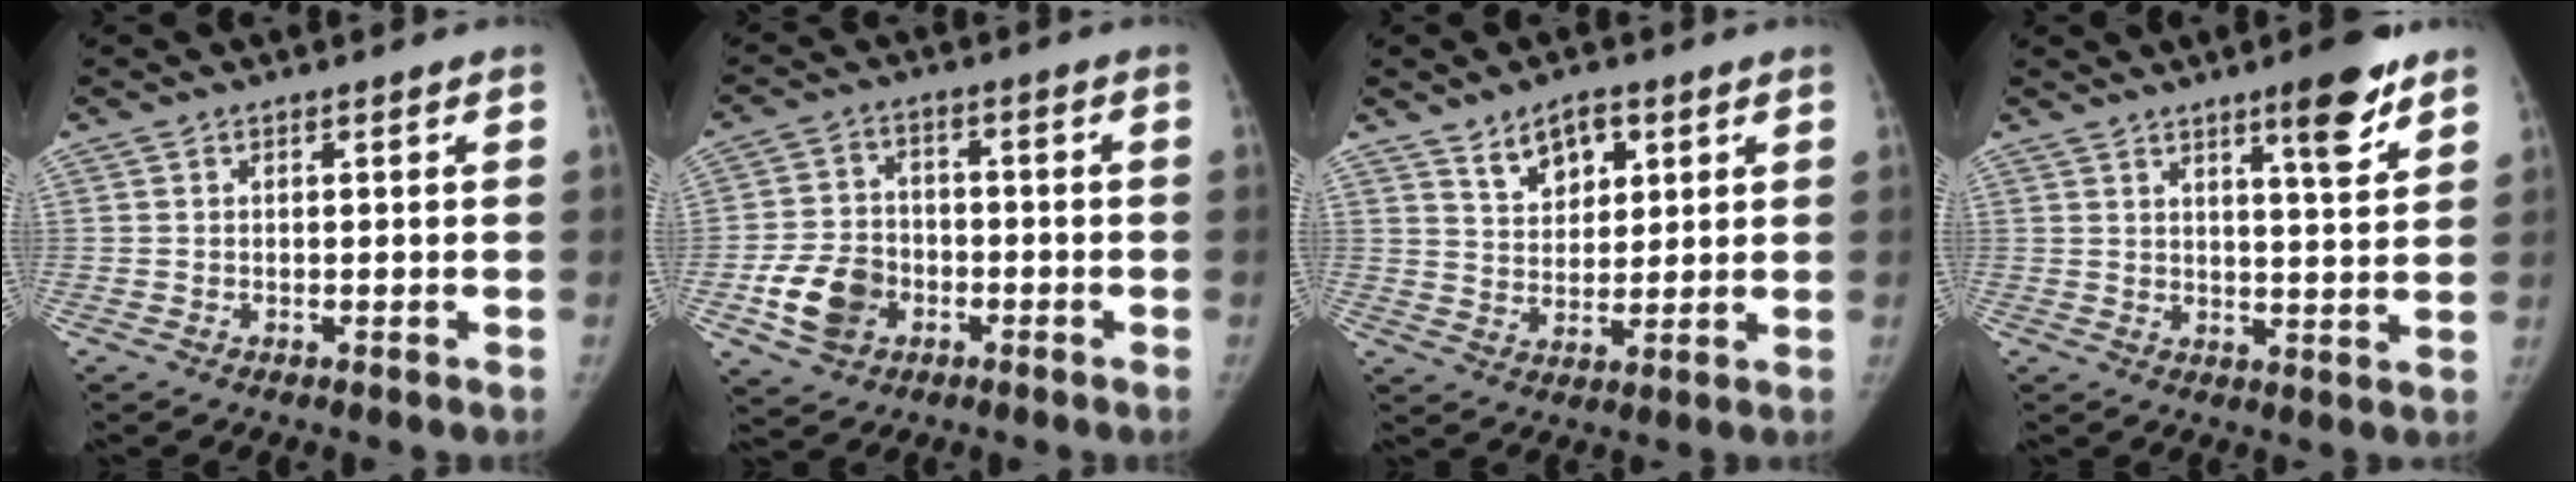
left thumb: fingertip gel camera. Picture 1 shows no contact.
{"total": 10.0, "force": [-3.7, 7.8, 5.1], "torque": [-0.079, 0.017, -0.064]}
{"total": 7.5, "force": [4.1, 4.6, 4.2], "torque": [-0.037, -0.026, 0.072]}
{"total": 8.6, "force": [5.5, 1.4, 6.4], "torque": [-0.082, -0.034, 0.079]}